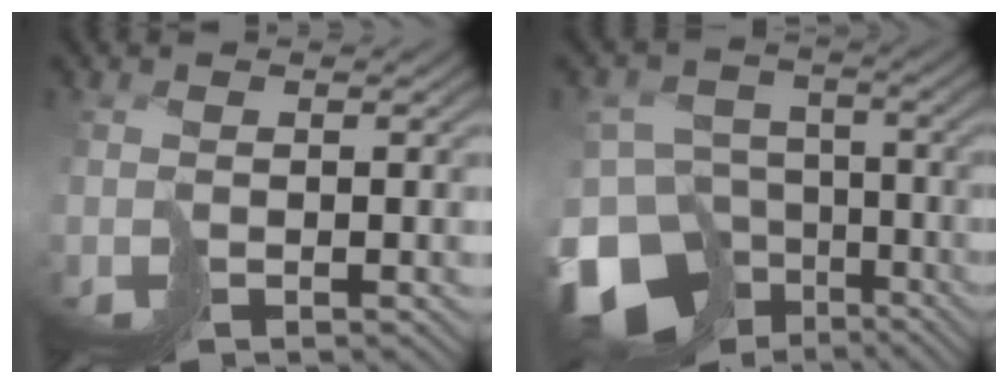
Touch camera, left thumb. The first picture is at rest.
{"total": 17.8, "force": [-10.5, 12.4, 7.2], "torque": [-0.201, -0.046, -0.155]}